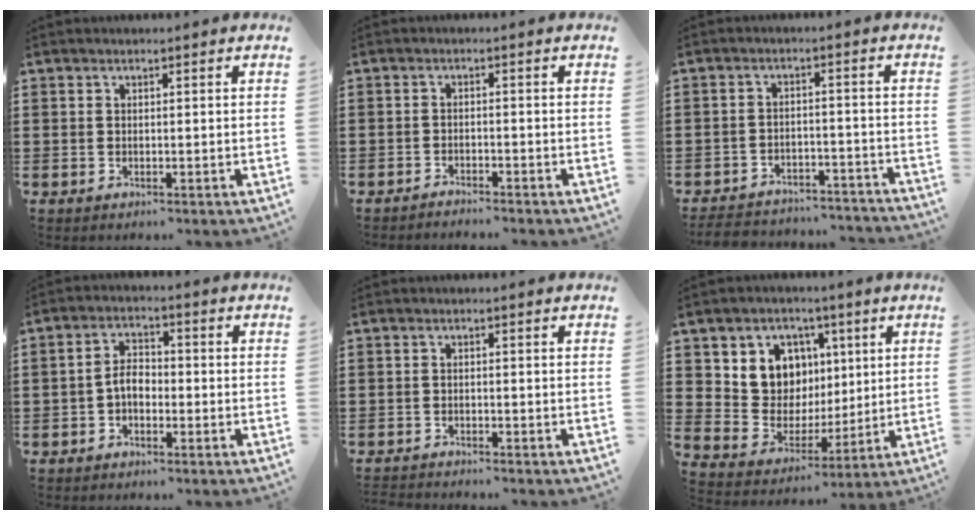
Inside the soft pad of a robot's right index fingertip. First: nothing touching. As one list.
[{"total": 1.6, "force": [-1.6, 0.0, -0.1], "torque": [-0.002, 0.005, -0.035]}, {"total": 4.1, "force": [-4.0, 0.5, 0.6], "torque": [-0.019, 0.001, -0.083]}, {"total": 3.6, "force": [-1.2, 2.1, 2.7], "torque": [-0.065, 0.004, -0.028]}, {"total": 1.3, "force": [-1.3, -0.1, -0.1], "torque": [-0.001, 0.002, -0.028]}, {"total": 8.4, "force": [3.2, 7.5, 1.6], "torque": [-0.075, -0.023, 0.062]}]